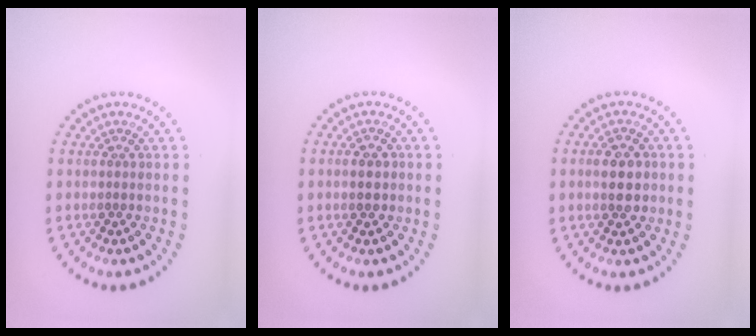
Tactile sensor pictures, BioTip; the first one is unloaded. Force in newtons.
{"total": 1.5, "press": 1.5, "slide": 0.1}
{"total": 2.9, "press": 2.9, "slide": 0.1}